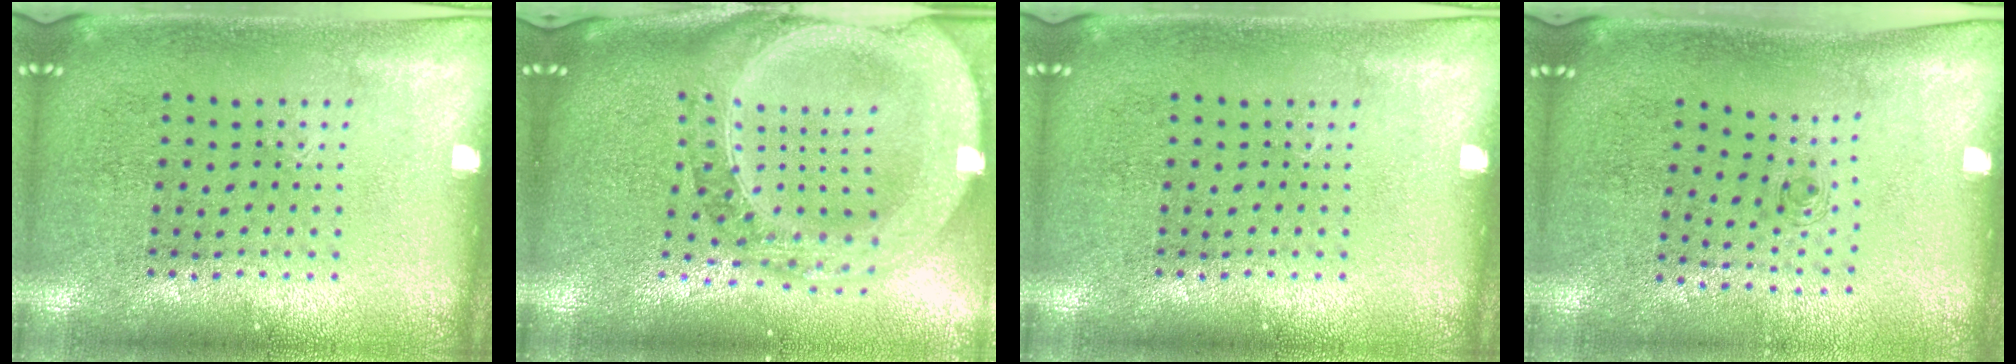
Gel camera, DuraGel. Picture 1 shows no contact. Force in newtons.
{"total": 3.5, "press": 2.8, "slide": 2.0}
{"total": 0.0}
{"total": 0.6, "press": 0.2, "slide": 0.5}